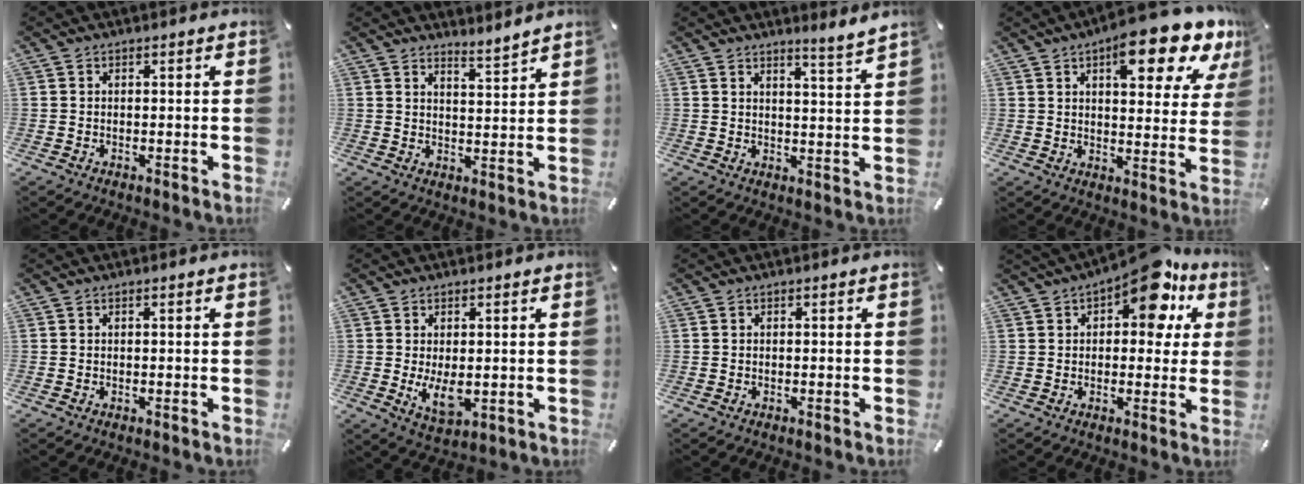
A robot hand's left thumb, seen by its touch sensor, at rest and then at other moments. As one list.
[{"total": 4.2, "force": [4.2, 0.3, 0.6], "torque": [-0.006, -0.034, 0.074]}, {"total": 4.2, "force": [3.9, -0.9, 1.3], "torque": [-0.028, -0.035, 0.067]}, {"total": 14.7, "force": [9.6, 5.4, 9.8], "torque": [-0.125, -0.059, 0.155]}, {"total": 0.0}, {"total": 6.8, "force": [-0.3, 3.1, 6.0], "torque": [-0.121, -0.018, -0.008]}, {"total": 0.0}, {"total": 13.7, "force": [7.9, 6.2, 9.3], "torque": [-0.116, -0.045, 0.131]}]